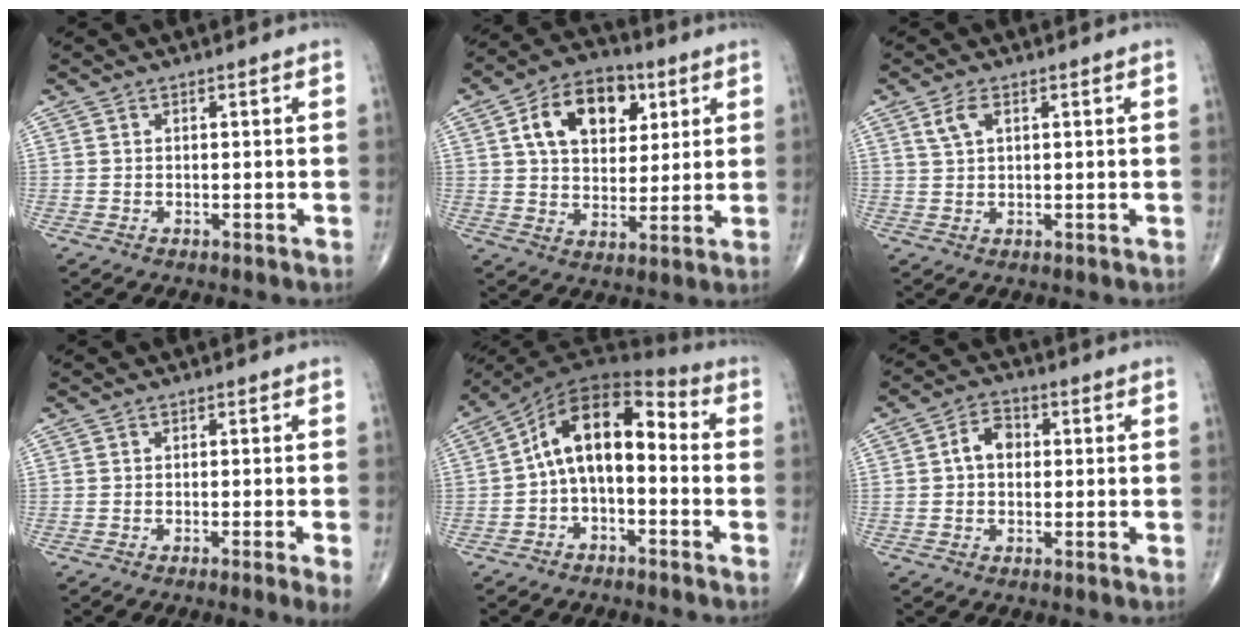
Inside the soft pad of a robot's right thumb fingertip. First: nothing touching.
{"total": 14.8, "force": [5.3, 9.7, 9.9], "torque": [-0.127, -0.004, 0.086]}
{"total": 3.1, "force": [1.4, 1.5, 2.3], "torque": [-0.049, 0.005, 0.032]}
{"total": 2.9, "force": [-1.3, -0.4, 2.5], "torque": [-0.045, -0.006, -0.023]}
{"total": 12.0, "force": [-1.0, 6.9, 9.8], "torque": [-0.143, 0.056, -0.031]}
{"total": 5.3, "force": [0.4, 3.8, 3.6], "torque": [-0.056, 0.016, -0.001]}